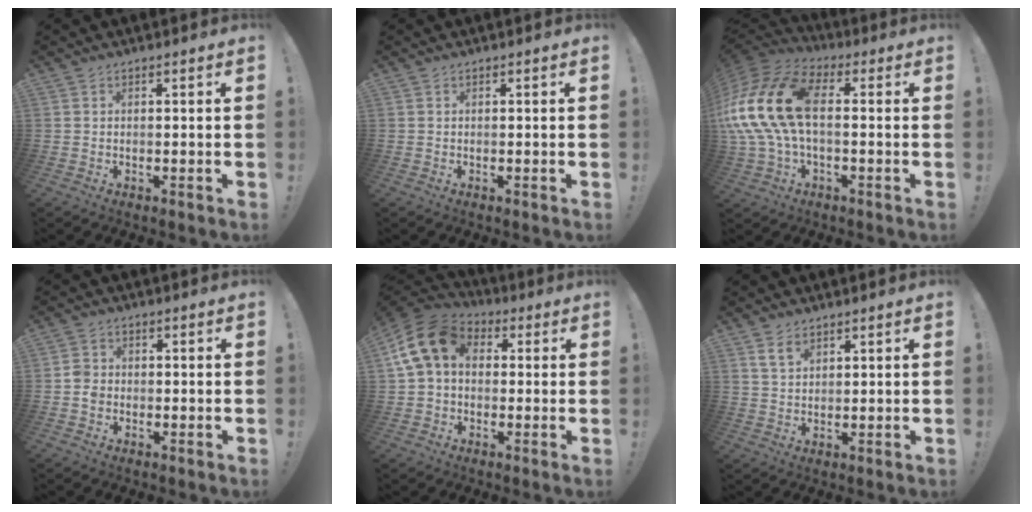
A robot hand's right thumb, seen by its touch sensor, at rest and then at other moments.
{"total": 0.0}
{"total": 20.4, "force": [1.1, 12.2, 16.3], "torque": [-0.325, 0.019, 0.029]}
{"total": 3.6, "force": [-1.2, 3.0, 1.5], "torque": [-0.018, 0.011, -0.021]}
{"total": 14.7, "force": [3.5, 10.5, 9.8], "torque": [-0.180, 0.004, 0.065]}
{"total": 4.4, "force": [2.7, 2.6, 2.3], "torque": [-0.038, -0.008, 0.052]}